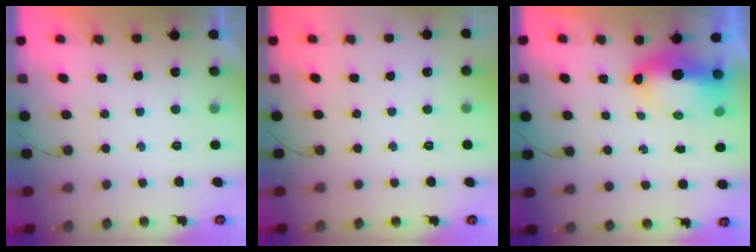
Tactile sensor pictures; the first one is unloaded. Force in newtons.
{"total": 0.0}
{"total": 7.7, "press": 7.6, "slide": 1.4}